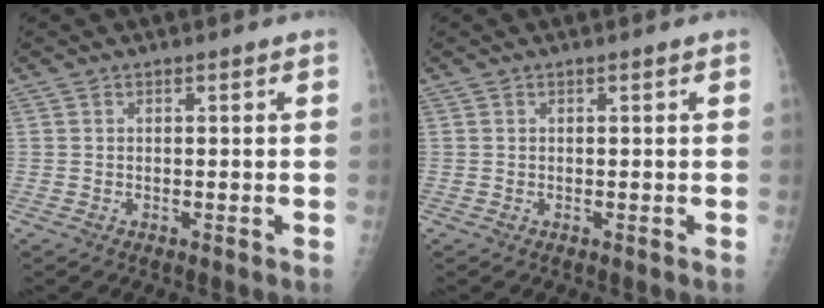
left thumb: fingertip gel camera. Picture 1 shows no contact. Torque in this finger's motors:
{"motor_torque": [0.00, 0.00, -0.02, 0.02, 0.00]}